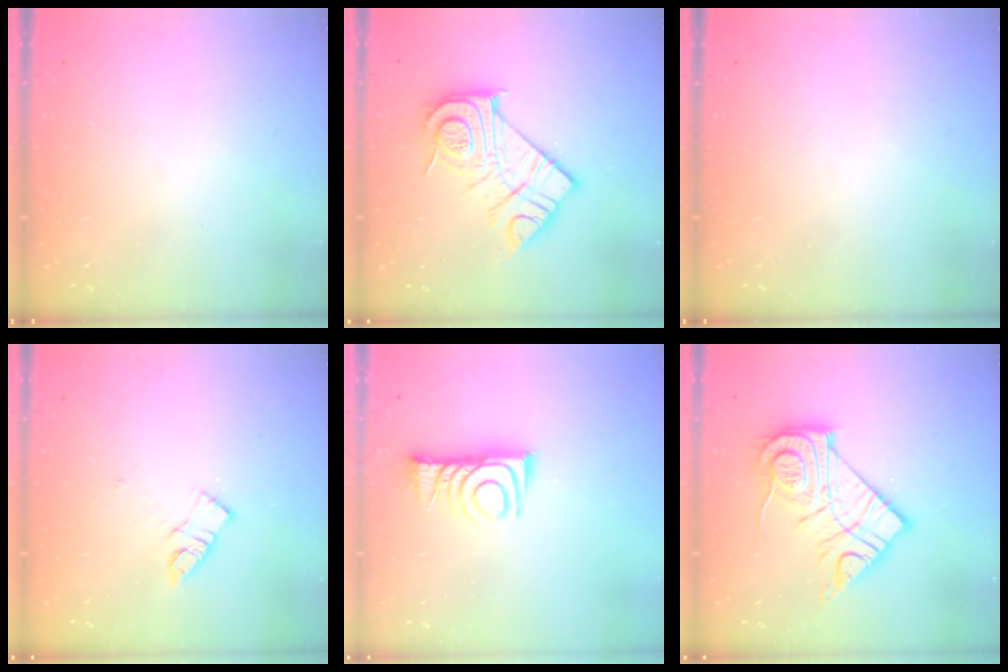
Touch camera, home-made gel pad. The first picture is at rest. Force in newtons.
{"total": 18.1, "press": 18.0, "slide": 1.5}
{"total": 0.0}
{"total": 9.1, "press": 9.1, "slide": 0.4}
{"total": 9.9, "press": 9.9, "slide": 0.8}
{"total": 18.2, "press": 18.1, "slide": 1.2}